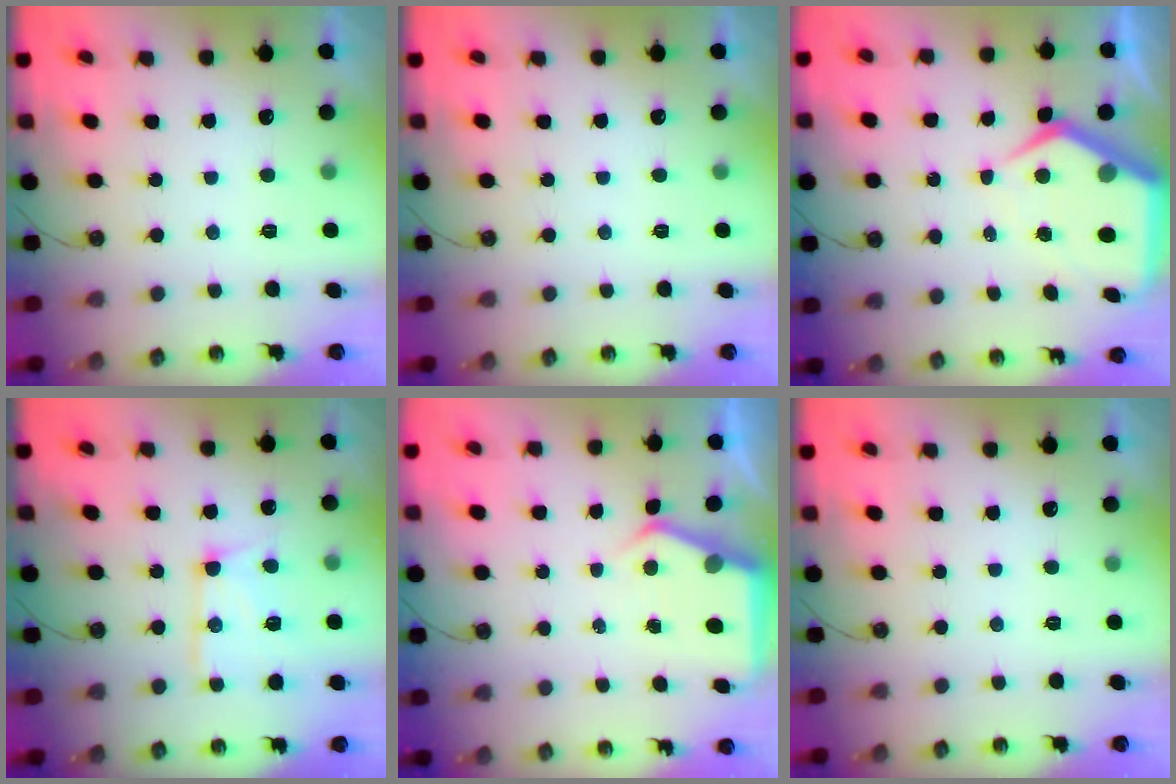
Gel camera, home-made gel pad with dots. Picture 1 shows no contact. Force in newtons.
{"total": 0.0}
{"total": 10.2, "press": 10.2, "slide": 1.1}
{"total": 14.0, "press": 14.0, "slide": 1.4}
{"total": 4.3, "press": 4.2, "slide": 0.6}
{"total": 0.0}